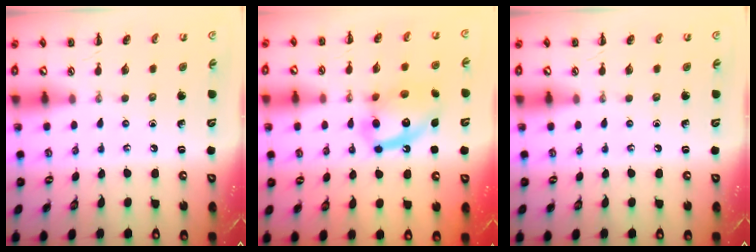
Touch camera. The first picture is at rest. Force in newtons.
{"total": 13.7, "press": 13.6, "slide": 1.5}
{"total": 0.0}